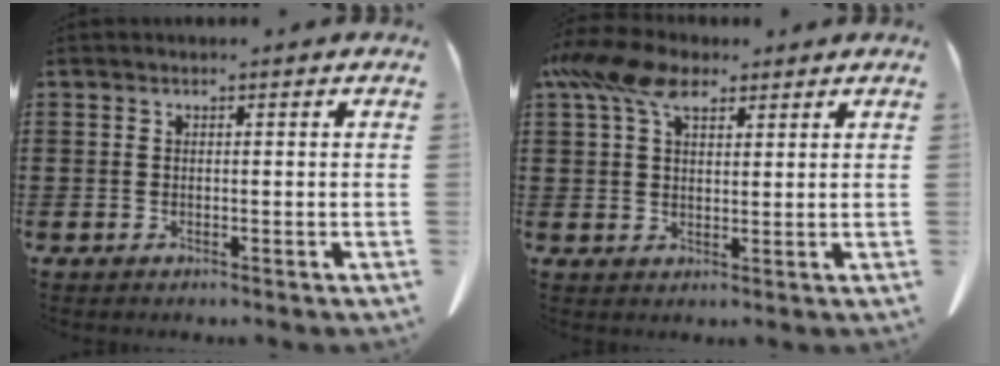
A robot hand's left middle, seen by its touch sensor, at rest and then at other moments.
{"total": 8.6, "force": [5.3, 4.2, 5.3], "torque": [-0.114, 0.003, 0.099]}